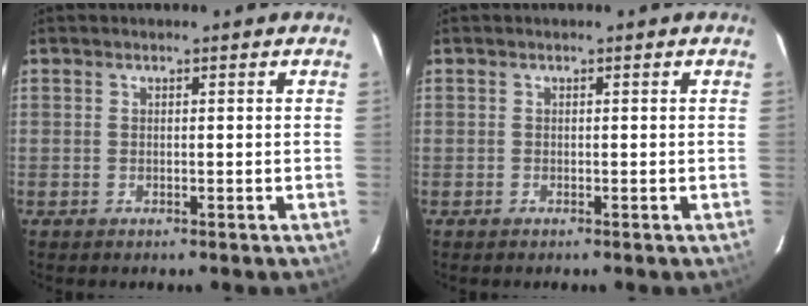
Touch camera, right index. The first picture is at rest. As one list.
[{"total": 0.0}]